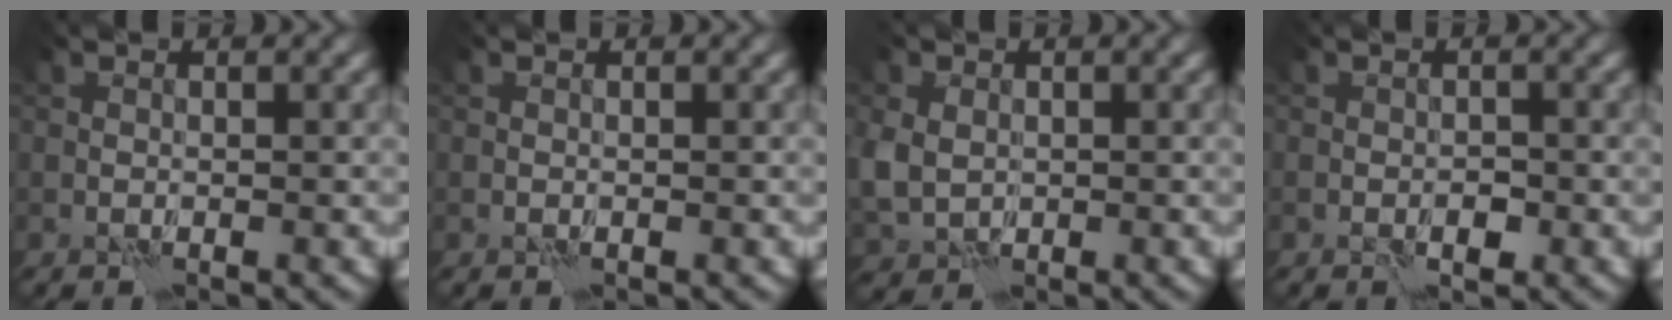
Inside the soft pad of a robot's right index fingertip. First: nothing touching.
{"total": 0.0}
{"total": 3.8, "force": [0.0, 3.1, 2.1], "torque": [-0.058, -0.005, -0.002]}
{"total": 1.5, "force": [-0.6, 0.8, 1.1], "torque": [-0.019, -0.001, -0.011]}